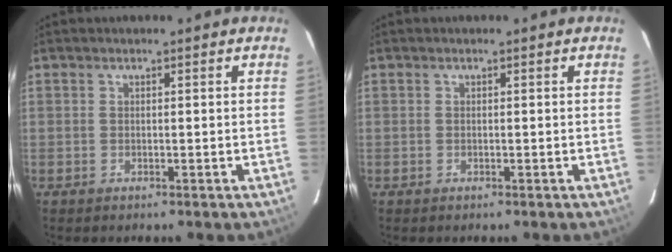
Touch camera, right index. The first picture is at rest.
{"total": 0.0}